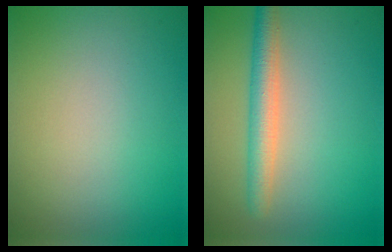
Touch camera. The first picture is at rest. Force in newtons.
{"total": 3.4, "press": 3.4, "slide": 0.1}